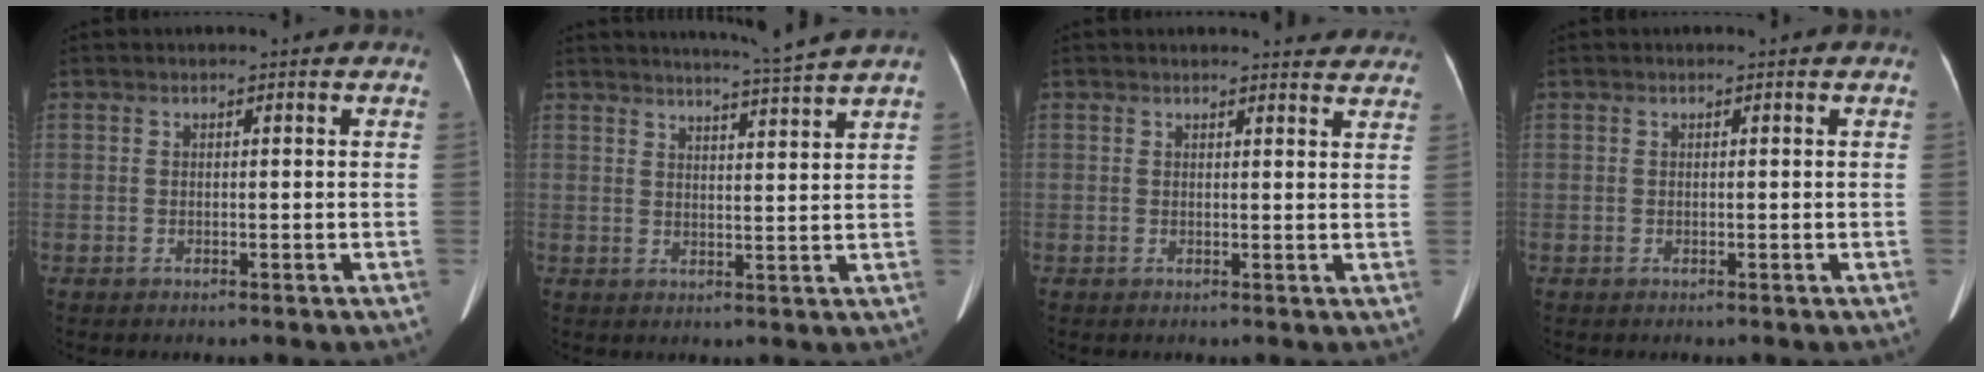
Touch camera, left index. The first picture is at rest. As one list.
[{"total": 6.0, "force": [5.4, -2.2, 1.4], "torque": [-0.029, -0.019, 0.081]}, {"total": 5.8, "force": [5.6, 1.3, 1.0], "torque": [0.001, -0.003, 0.041]}, {"total": 0.0}]